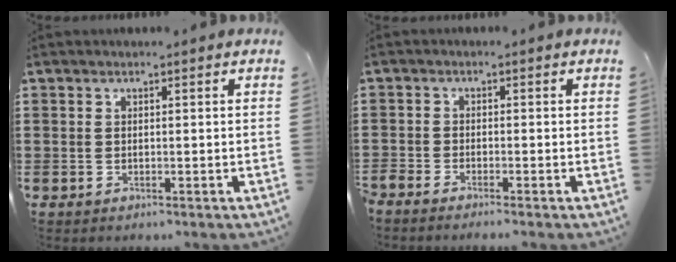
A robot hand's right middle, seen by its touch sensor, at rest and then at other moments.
{"total": 1.3, "force": [-1.3, 0.0, 0.3], "torque": [-0.015, -0.002, -0.027]}